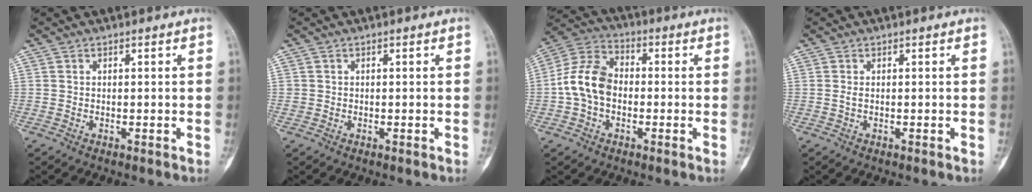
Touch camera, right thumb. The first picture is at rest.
{"total": 0.6, "force": [0.0, 0.6, 0.1], "torque": [0.002, 0.003, 0.002]}
{"total": 10.6, "force": [-1.2, 7.6, 7.3], "torque": [-0.134, 0.034, -0.036]}
{"total": 0.6, "force": [0.0, 0.2, 0.5], "torque": [-0.016, -0.002, -0.001]}